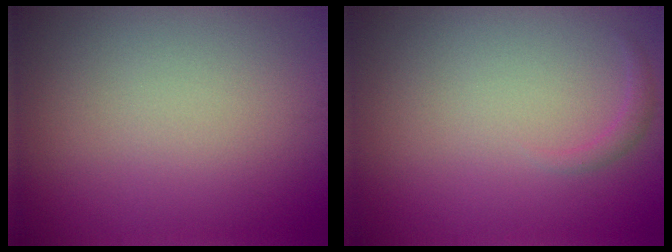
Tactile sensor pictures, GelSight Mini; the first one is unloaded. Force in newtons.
{"total": 0.8, "press": 0.8, "slide": 0.1}